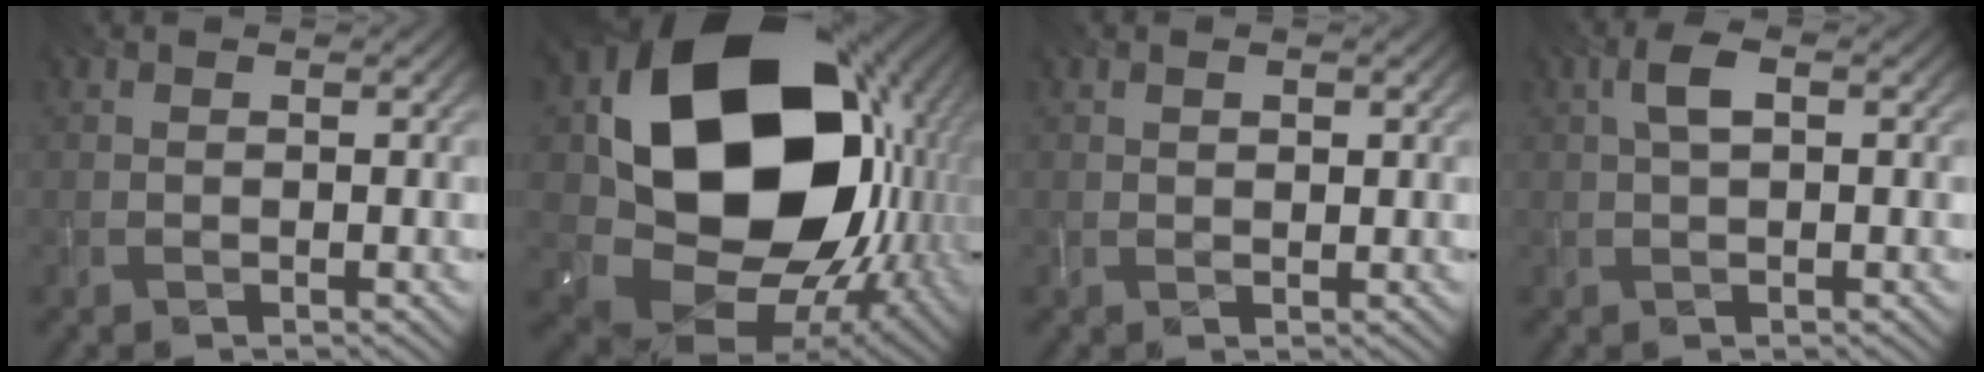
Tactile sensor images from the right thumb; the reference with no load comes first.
{"total": 22.1, "force": [4.0, 17.1, 13.4], "torque": [-0.315, -0.054, 0.123]}
{"total": 1.2, "force": [0.5, 0.7, 0.9], "torque": [-0.018, 0.000, 0.012]}
{"total": 2.8, "force": [0.7, 1.1, 2.5], "torque": [-0.054, 0.010, 0.011]}